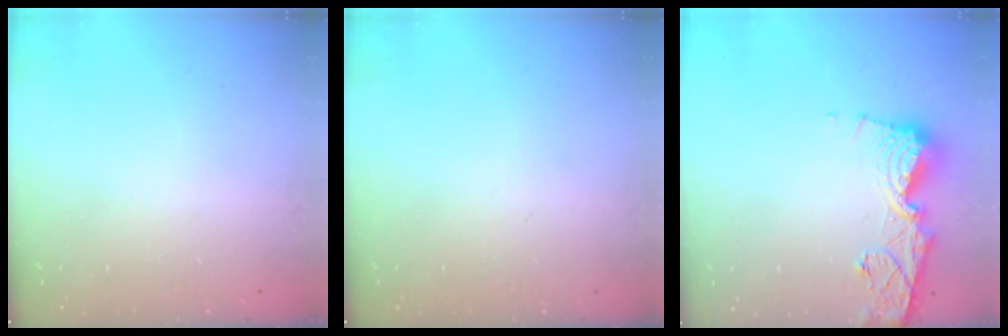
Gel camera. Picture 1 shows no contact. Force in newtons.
{"total": 0.0}
{"total": 11.2, "press": 11.2, "slide": 1.3}